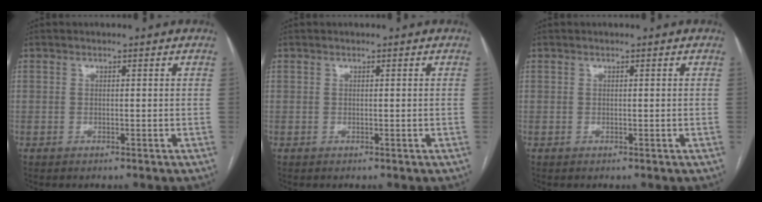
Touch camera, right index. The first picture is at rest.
{"total": 0.0}
{"total": 0.0}